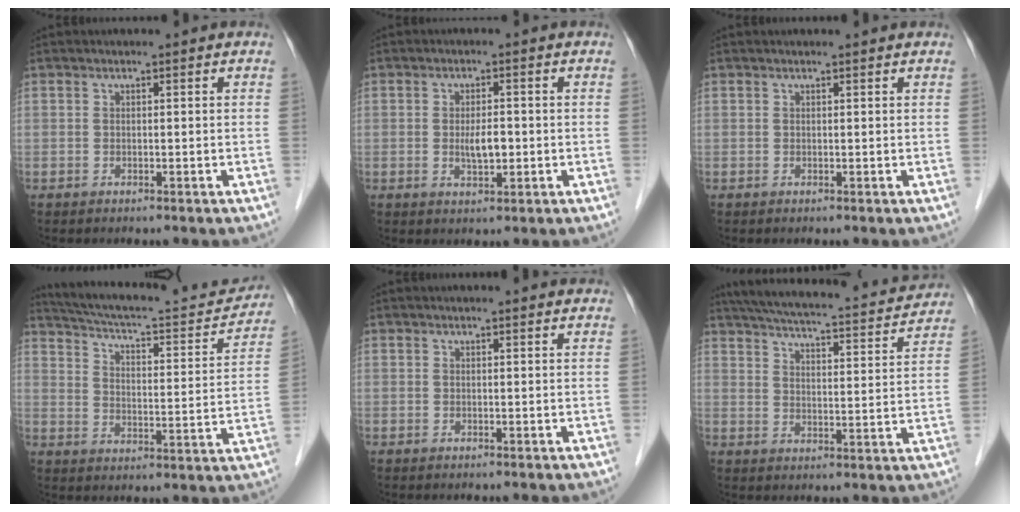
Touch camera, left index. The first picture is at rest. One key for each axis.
{"total": 3.4, "fx": -0.4, "fy": 1.2, "fz": 3.1, "tx": -0.059, "ty": -0.001, "tz": -0.004}
{"total": 1.6, "fx": 1.5, "fy": 0.1, "fz": 0.4, "tx": -0.011, "ty": 0.009, "tz": 0.016}
{"total": 22.8, "fx": 21.3, "fy": 3.0, "fz": 7.6, "tx": -0.118, "ty": -0.028, "tz": 0.289}
{"total": 4.0, "fx": 3.9, "fy": 0.2, "fz": 1.0, "tx": -0.014, "ty": 0.008, "tz": 0.035}
{"total": 21.0, "fx": 18.5, "fy": 3.8, "fz": 9.1, "tx": -0.148, "ty": 0.008, "tz": 0.242}